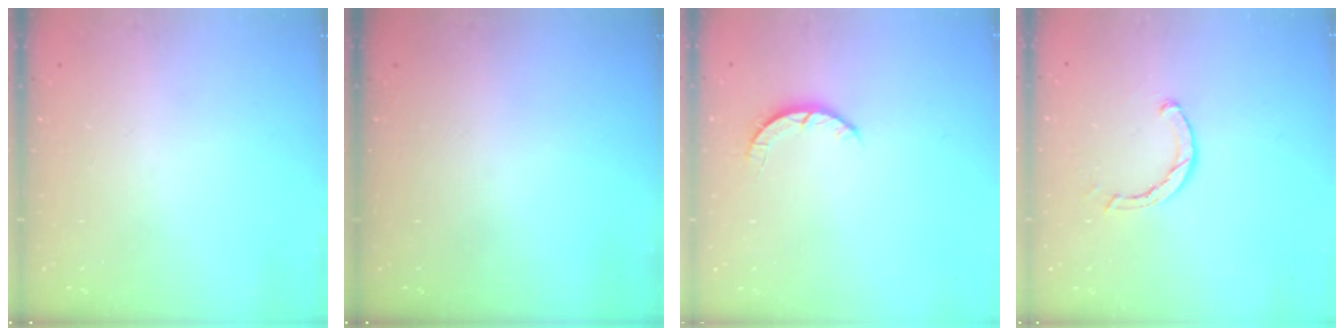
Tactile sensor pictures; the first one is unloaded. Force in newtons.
{"total": 0.0}
{"total": 2.5, "press": 2.4, "slide": 0.4}
{"total": 2.5, "press": 2.5, "slide": 0.1}